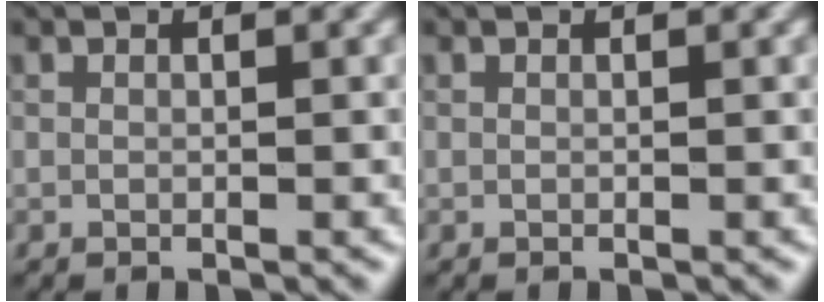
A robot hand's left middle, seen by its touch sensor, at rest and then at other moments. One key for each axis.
{"total": 0.0}